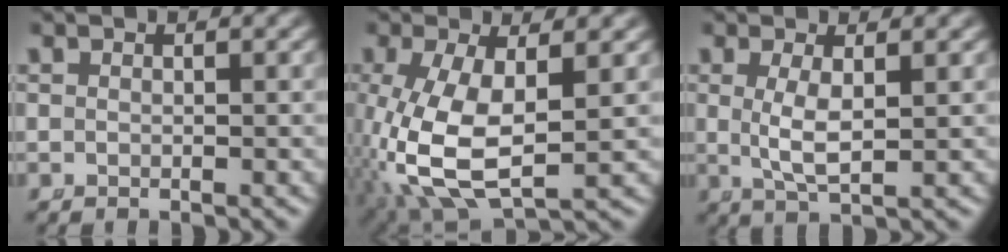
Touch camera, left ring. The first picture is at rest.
{"total": 9.7, "force": [-1.5, 5.8, 7.7], "torque": [-0.195, -0.058, 0.013]}
{"total": 3.1, "force": [0.2, 0.7, 3.0], "torque": [-0.067, -0.016, 0.018]}